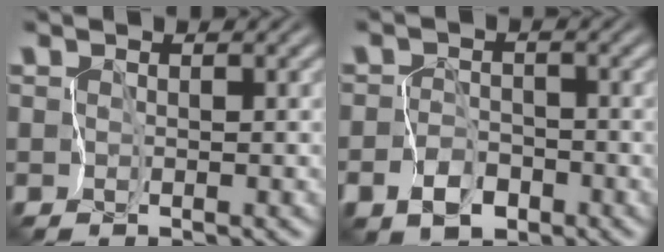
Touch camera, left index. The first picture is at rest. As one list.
[{"total": 3.8, "force": [-2.1, 2.8, 1.6], "torque": [-0.018, 0.005, -0.042]}]